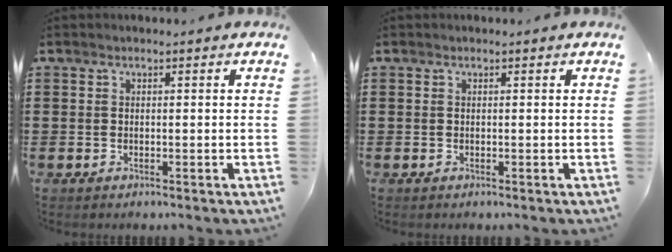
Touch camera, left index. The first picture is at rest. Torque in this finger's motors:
{"motor_torque": [-0.01, -0.01, 0.00, 0.00]}